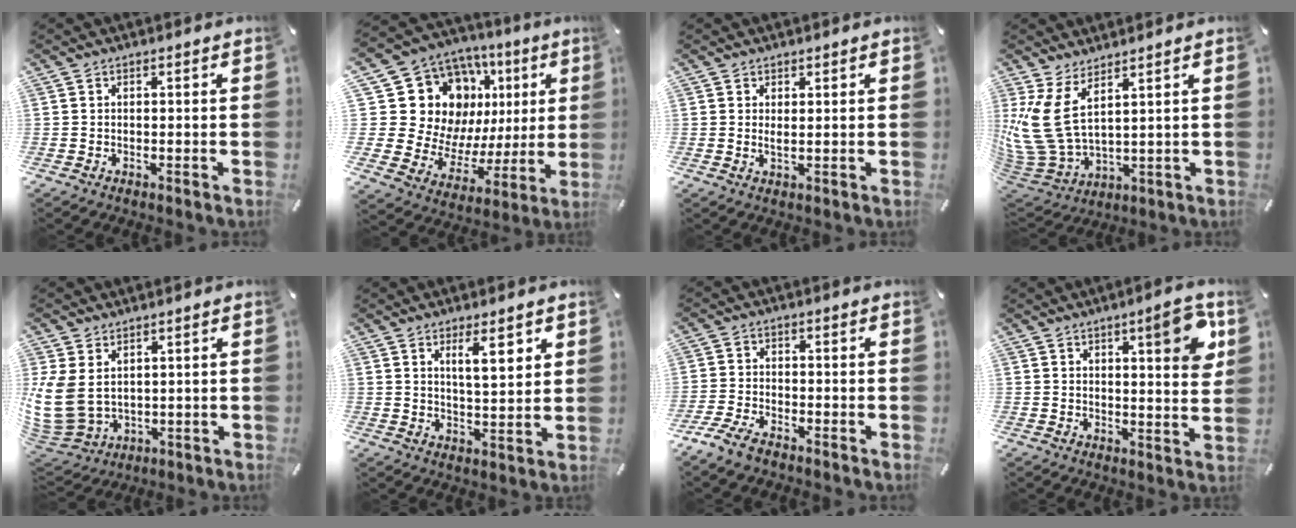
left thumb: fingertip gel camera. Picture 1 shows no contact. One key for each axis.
{"total": 21.1, "fx": 8.2, "fy": 16.5, "fz": 10.3, "tx": -0.175, "ty": -0.061, "tz": 0.180}
{"total": 1.7, "fx": 0.9, "fy": 0.5, "fz": 1.3, "tx": -0.019, "ty": -0.003, "tz": 0.014}
{"total": 12.2, "fx": 5.6, "fy": 6.7, "fz": 8.5, "tx": -0.227, "ty": -0.050, "tz": 0.106}
{"total": 10.6, "fx": 2.1, "fy": 8.3, "fz": 6.2, "tx": -0.157, "ty": -0.013, "tz": 0.041}
{"total": 8.2, "fx": 4.6, "fy": 2.6, "fz": 6.2, "tx": -0.094, "ty": -0.020, "tz": 0.073}
{"total": 4.7, "fx": -3.8, "fy": 1.8, "fz": 2.1, "tx": -0.058, "ty": 0.013, "tz": -0.077}
{"total": 9.5, "fx": 4.9, "fy": 2.7, "fz": 7.7, "tx": -0.097, "ty": -0.027, "tz": 0.073}